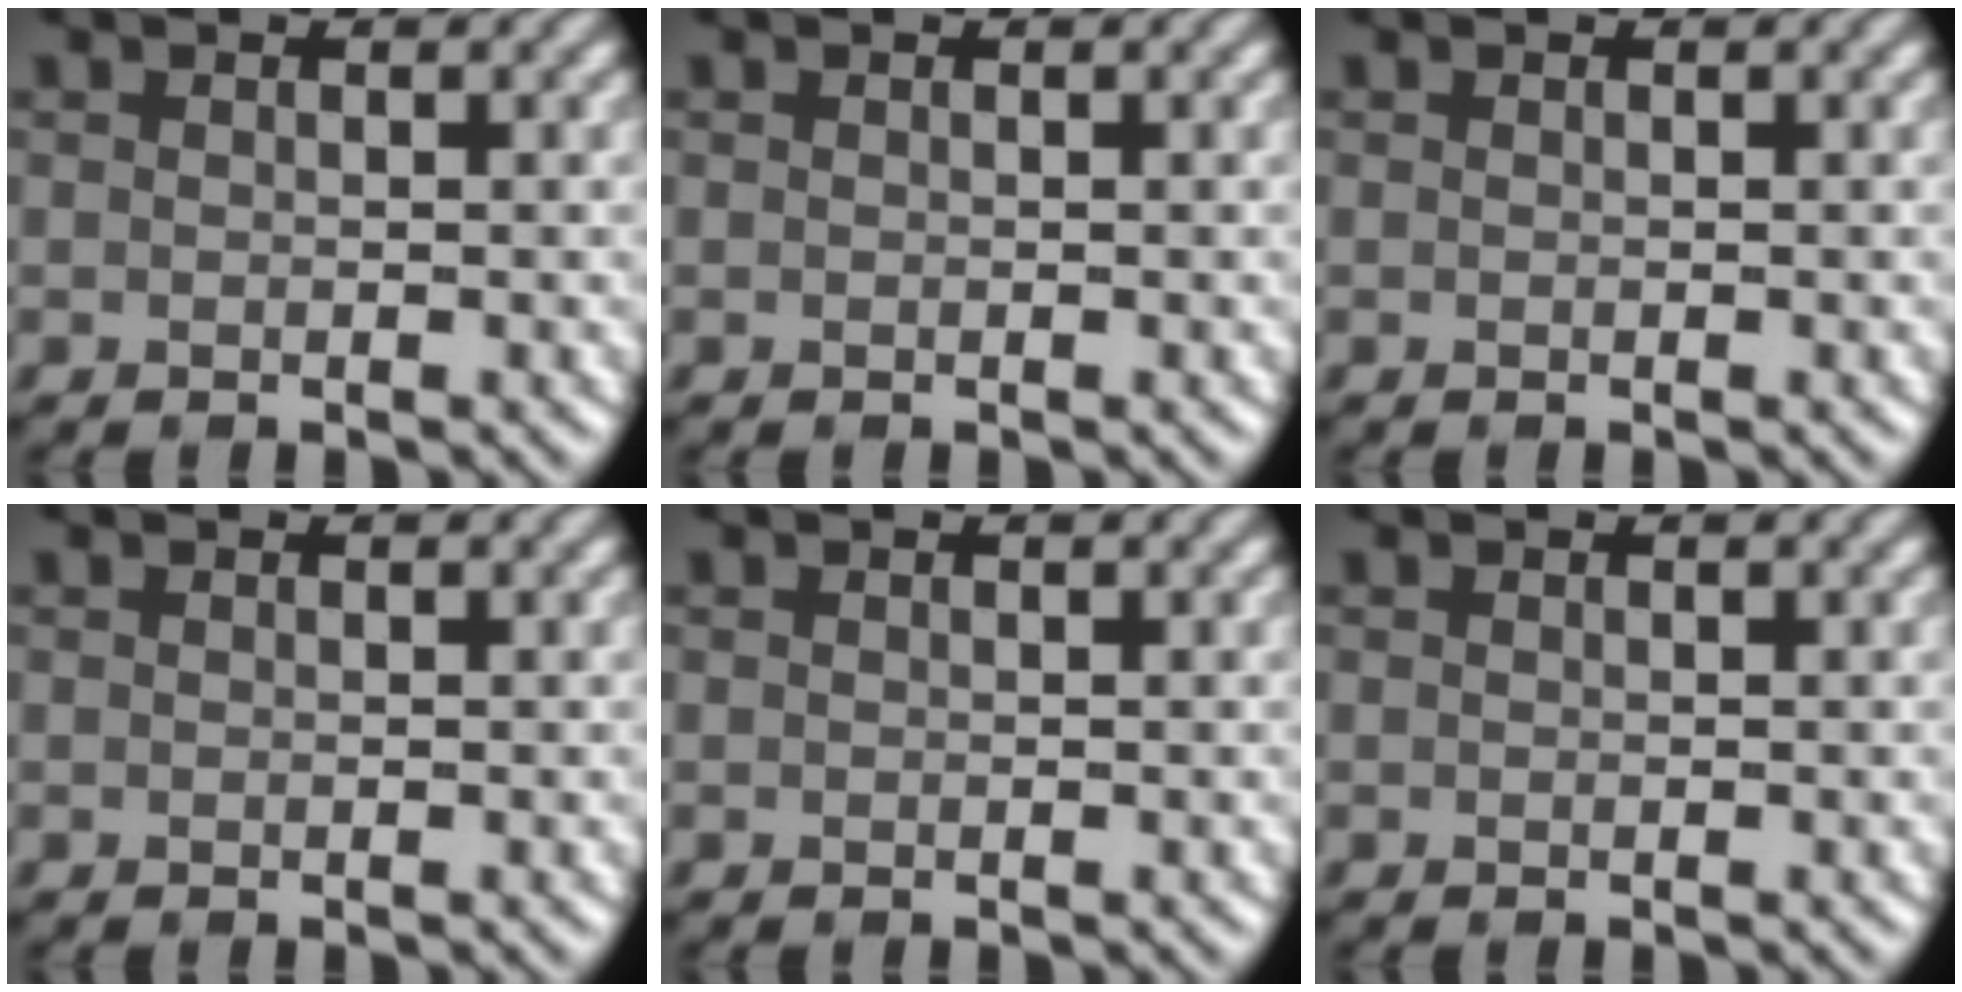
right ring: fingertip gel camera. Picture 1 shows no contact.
{"total": 0.0}
{"total": 0.0}
{"total": 0.0}
{"total": 0.0}
{"total": 0.0}